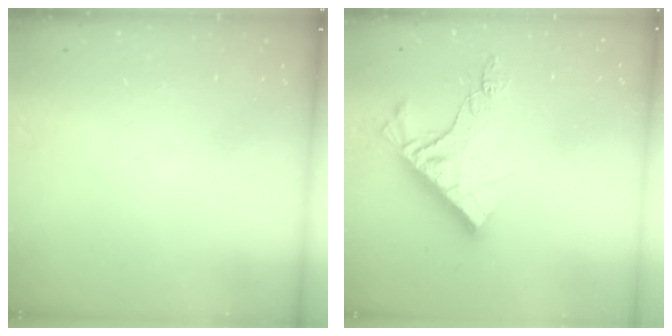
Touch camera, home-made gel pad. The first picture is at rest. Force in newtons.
{"total": 11.8, "press": 11.8, "slide": 1.1}